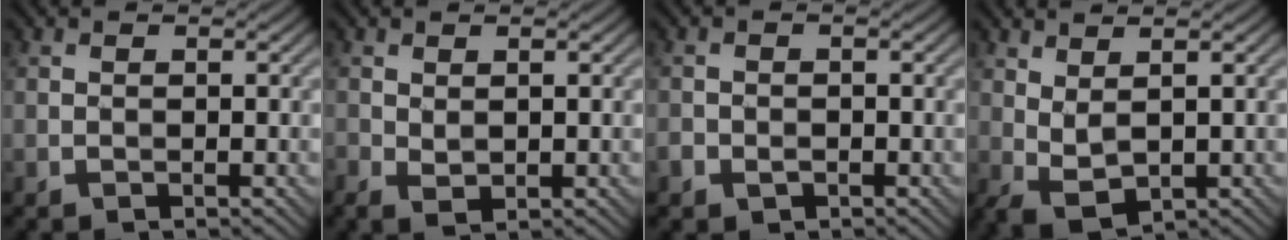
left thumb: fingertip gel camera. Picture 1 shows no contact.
{"total": 1.7, "force": [0.2, 1.0, 1.3], "torque": [-0.032, -0.005, 0.009]}
{"total": 1.8, "force": [-0.9, 1.3, 0.8], "torque": [-0.019, -0.006, -0.019]}
{"total": 3.0, "force": [1.4, 1.1, 2.3], "torque": [-0.060, -0.002, 0.033]}